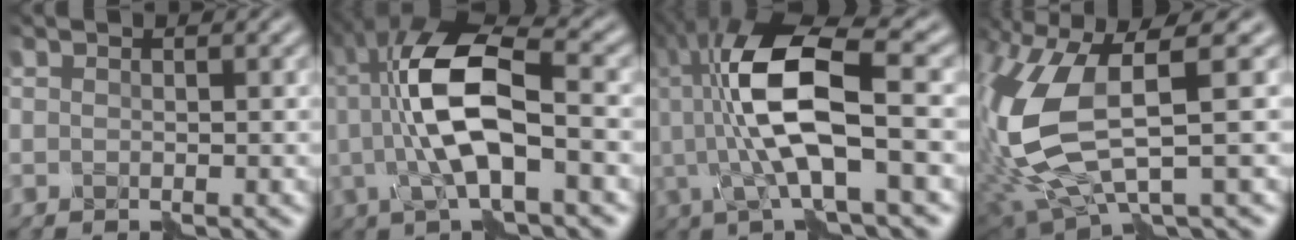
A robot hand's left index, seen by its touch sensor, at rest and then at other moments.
{"total": 8.3, "force": [0.0, 2.5, 8.0], "torque": [-0.161, 0.014, -0.007]}
{"total": 9.3, "force": [0.2, 2.4, 9.0], "torque": [-0.178, 0.012, 0.000]}
{"total": 10.2, "force": [0.7, 3.9, 9.4], "torque": [-0.231, -0.018, 0.013]}